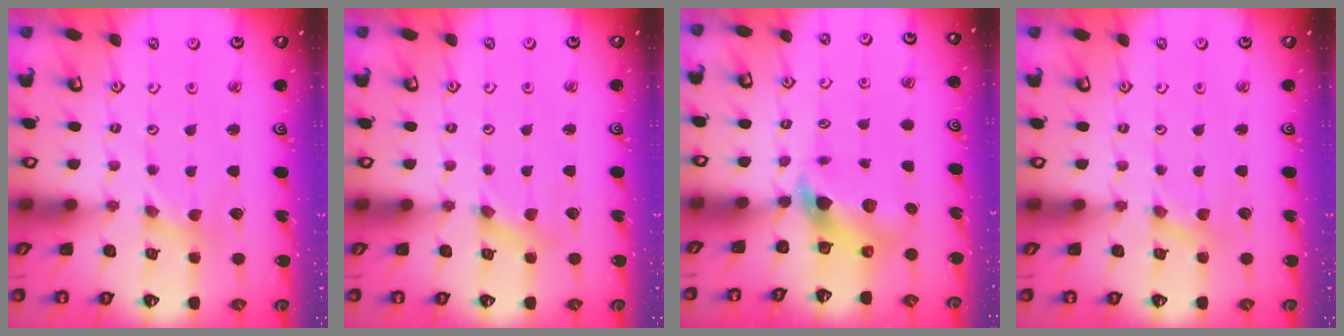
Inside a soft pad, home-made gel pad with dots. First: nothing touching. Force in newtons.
{"total": 1.8, "press": 1.8, "slide": 0.3}
{"total": 7.0, "press": 6.9, "slide": 1.0}
{"total": 0.7, "press": 0.7, "slide": 0.1}